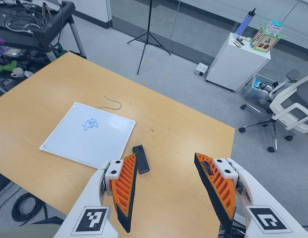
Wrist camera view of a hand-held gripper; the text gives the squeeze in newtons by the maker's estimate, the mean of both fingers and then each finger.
{"total": 0.0}